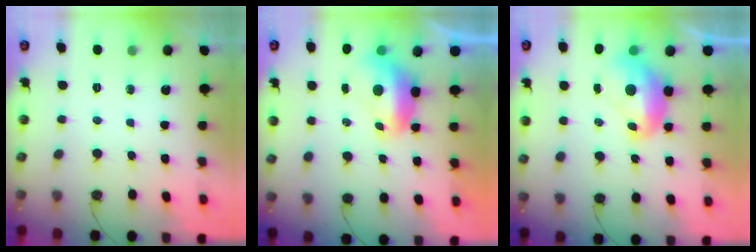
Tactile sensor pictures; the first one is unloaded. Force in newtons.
{"total": 1.6, "press": 1.4, "slide": 0.7}
{"total": 2.6, "press": 2.5, "slide": 0.3}